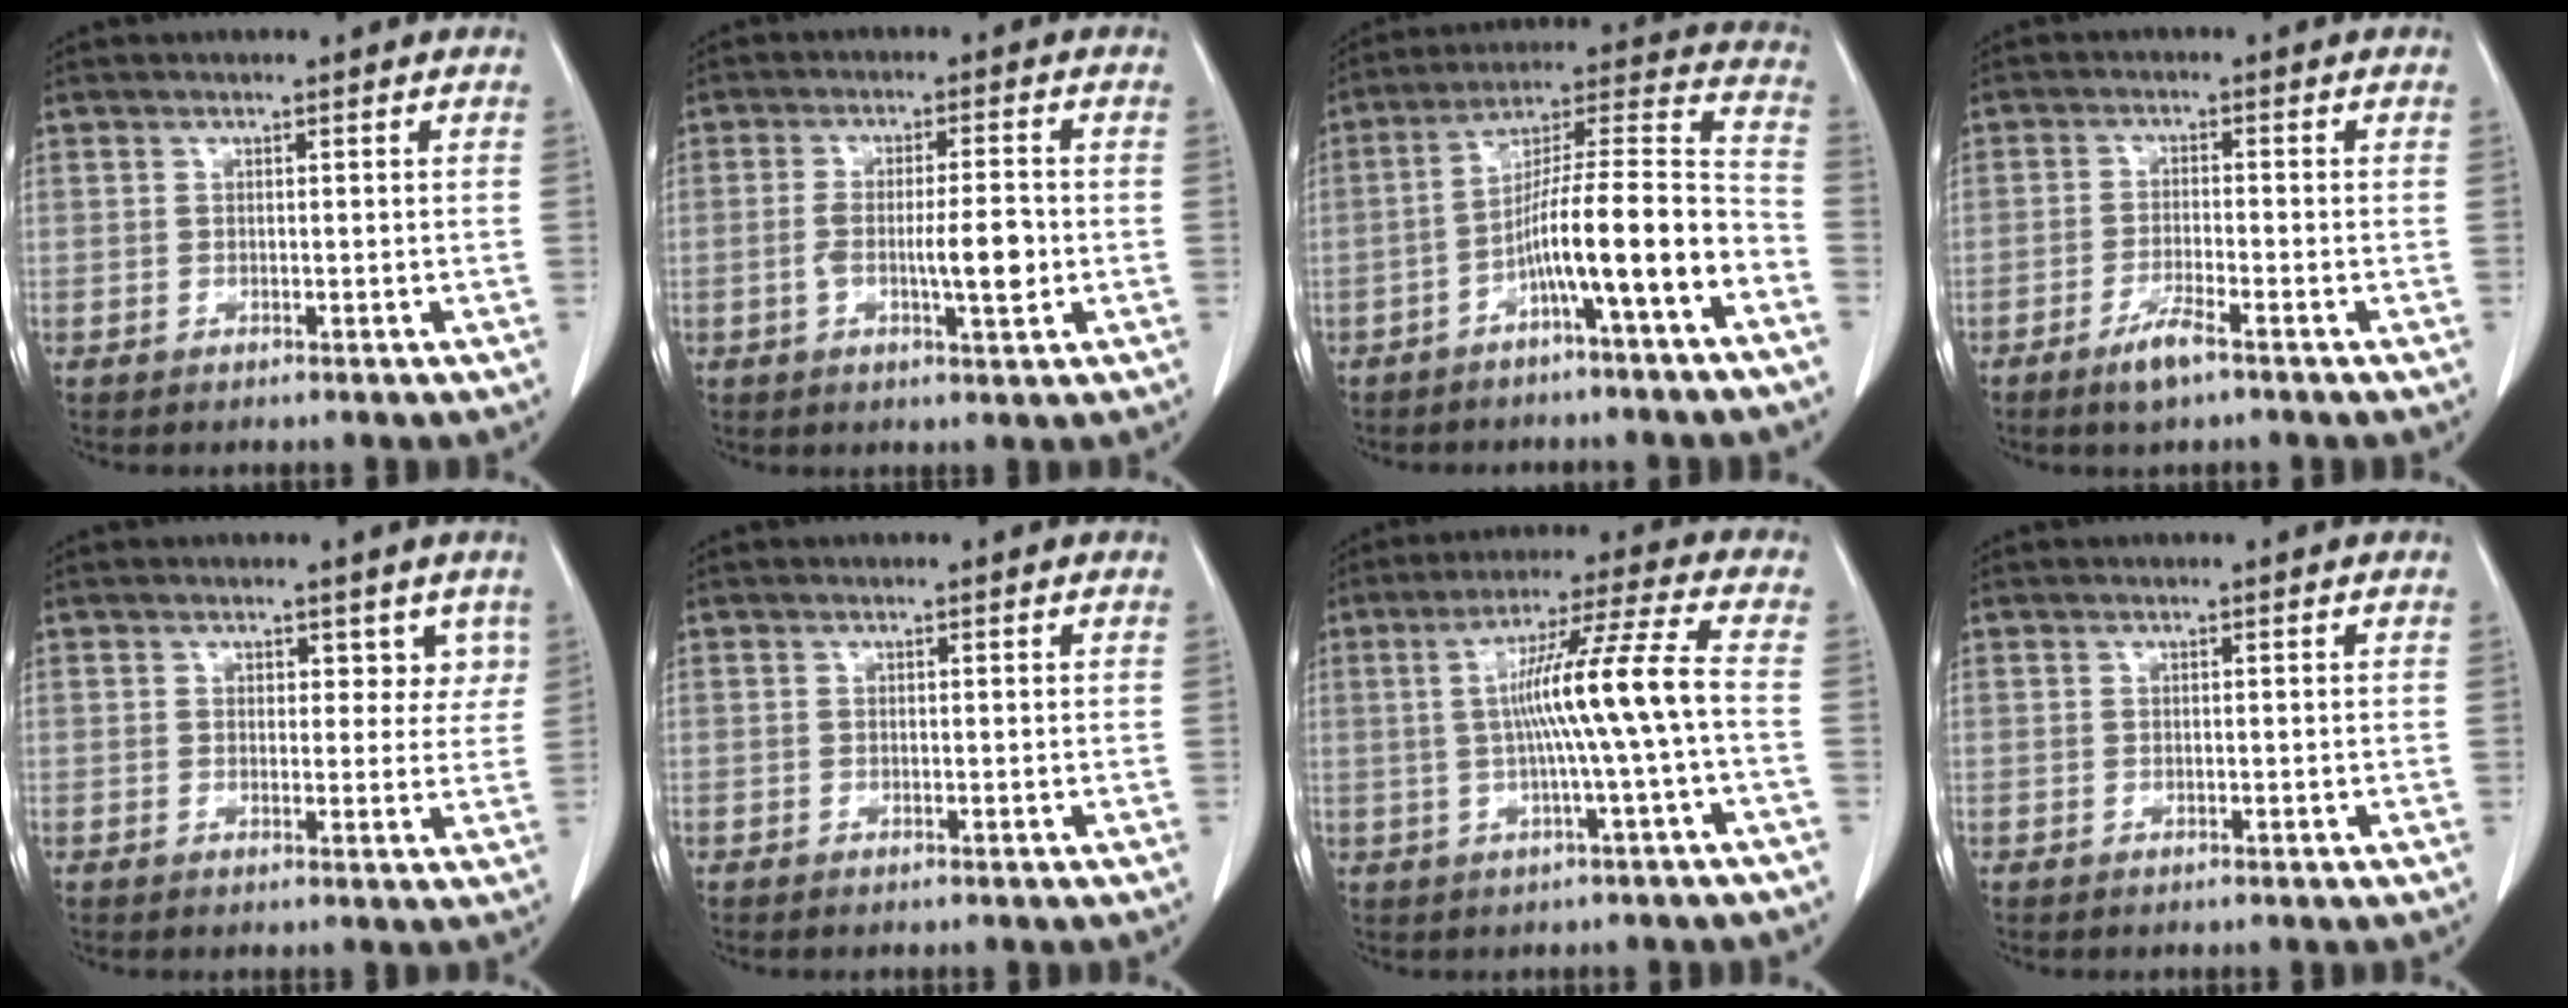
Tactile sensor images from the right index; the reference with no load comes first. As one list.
[{"total": 6.5, "force": [-1.2, 1.0, 6.3], "torque": [-0.109, 0.000, -0.018]}, {"total": 13.9, "force": [-6.1, 0.3, 12.4], "torque": [-0.199, 0.025, -0.103]}, {"total": 4.2, "force": [-2.9, 0.4, 3.0], "torque": [-0.063, -0.006, -0.054]}, {"total": 3.7, "force": [2.2, 2.5, 1.6], "torque": [0.006, -0.002, 0.022]}, {"total": 0.0}, {"total": 10.7, "force": [-0.7, -1.6, 10.5], "torque": [-0.183, 0.016, -0.008]}, {"total": 0.0}]